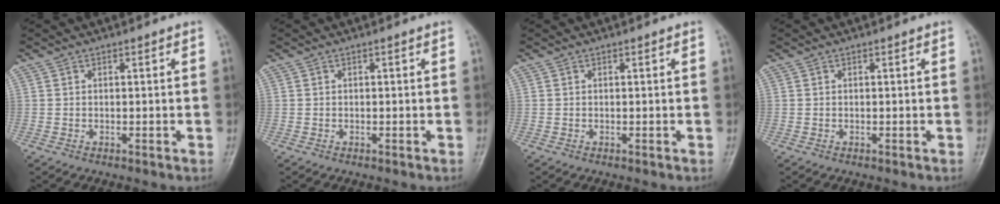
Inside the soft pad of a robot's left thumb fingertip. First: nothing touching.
{"total": 0.0}
{"total": 0.0}
{"total": 0.0}